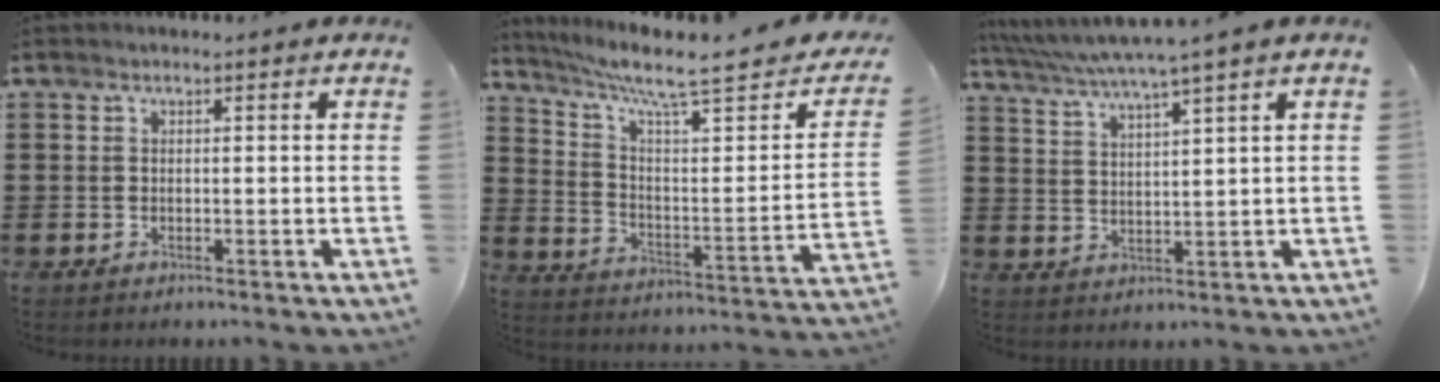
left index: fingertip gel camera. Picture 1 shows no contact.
{"total": 8.5, "force": [6.8, 0.5, 5.2], "torque": [-0.112, -0.047, 0.104]}
{"total": 4.4, "force": [3.6, -0.9, 2.3], "torque": [-0.058, -0.024, 0.057]}